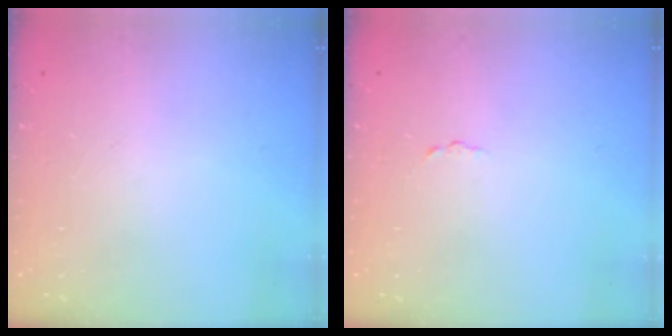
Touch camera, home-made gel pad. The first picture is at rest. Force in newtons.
{"total": 1.6, "press": 1.6, "slide": 0.1}